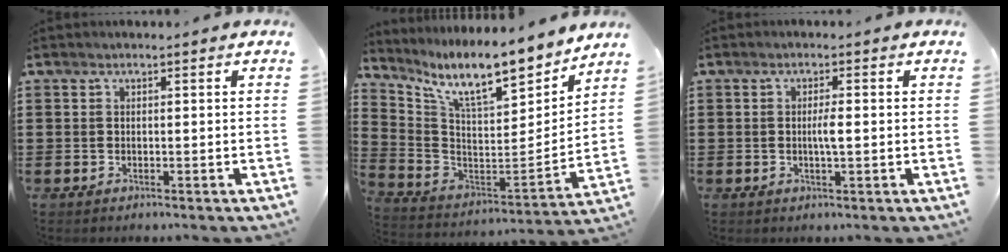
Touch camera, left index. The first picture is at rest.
{"total": 10.9, "force": [8.9, 1.5, 6.1], "torque": [-0.138, -0.068, 0.146]}
{"total": 2.2, "force": [-0.2, 0.3, 2.2], "torque": [-0.043, -0.002, -0.004]}